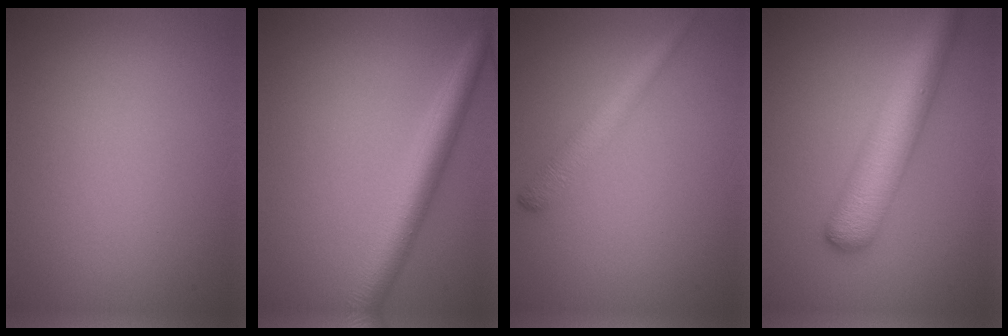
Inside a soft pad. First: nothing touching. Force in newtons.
{"total": 4.8, "press": 4.8, "slide": 0.2}
{"total": 2.3, "press": 2.3, "slide": 0.1}
{"total": 6.4, "press": 6.4, "slide": 0.3}